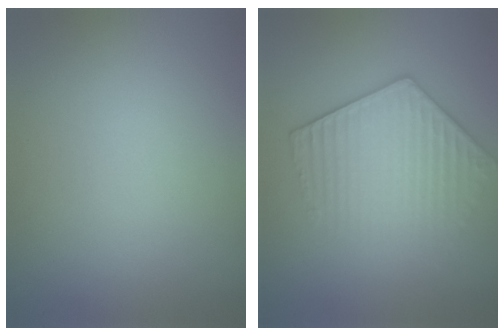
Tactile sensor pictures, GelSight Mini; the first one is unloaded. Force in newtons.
{"total": 4.4, "press": 3.8, "slide": 2.3}